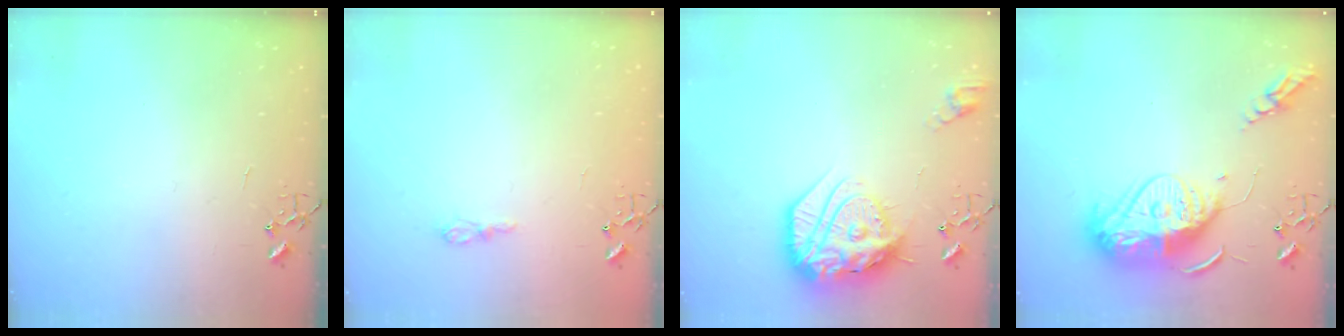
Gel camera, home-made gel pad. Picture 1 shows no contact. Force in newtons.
{"total": 5.9, "press": 5.8, "slide": 0.7}
{"total": 22.8, "press": 22.7, "slide": 2.0}
{"total": 17.5, "press": 17.4, "slide": 1.6}